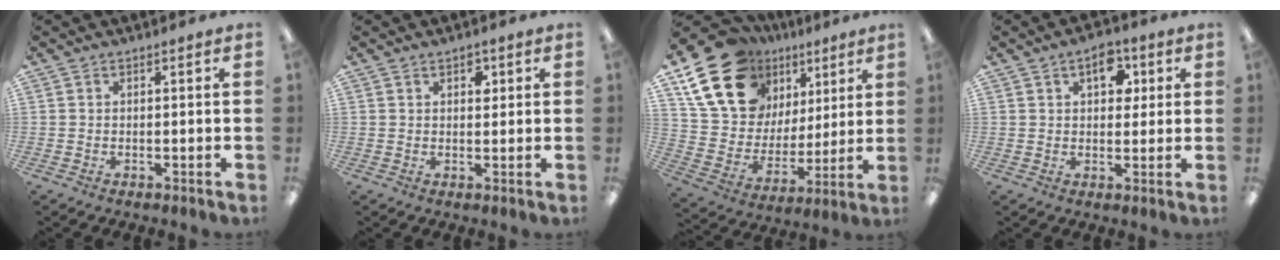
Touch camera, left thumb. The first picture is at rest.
{"total": 2.5, "force": [1.3, 1.5, 1.5], "torque": [-0.008, -0.005, 0.017]}
{"total": 23.1, "force": [12.6, 16.1, 10.6], "torque": [-0.199, -0.052, 0.244]}
{"total": 6.9, "force": [2.8, 4.1, 4.7], "torque": [-0.049, -0.007, 0.042]}